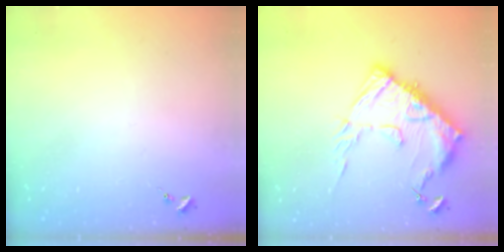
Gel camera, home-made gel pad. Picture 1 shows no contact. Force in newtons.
{"total": 15.8, "press": 15.7, "slide": 1.6}